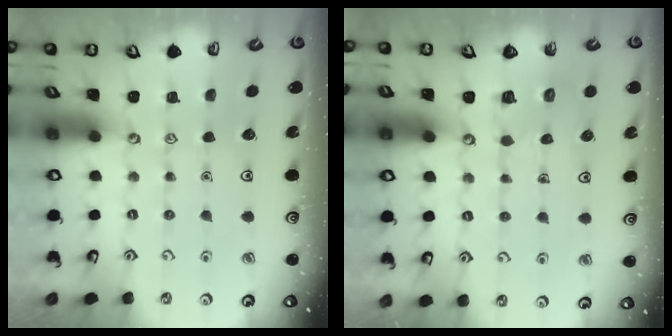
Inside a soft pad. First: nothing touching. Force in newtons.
{"total": 2.5, "press": 2.5, "slide": 0.1}